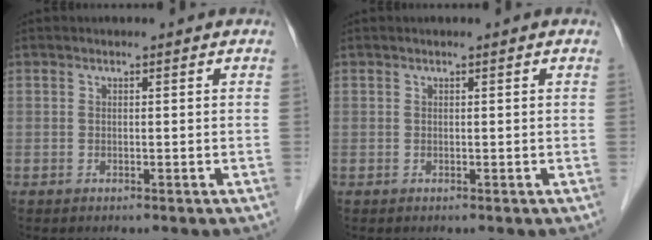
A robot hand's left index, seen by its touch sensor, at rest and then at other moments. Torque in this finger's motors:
{"motor_torque": [0.70, -1.21, 0.13, 0.02]}